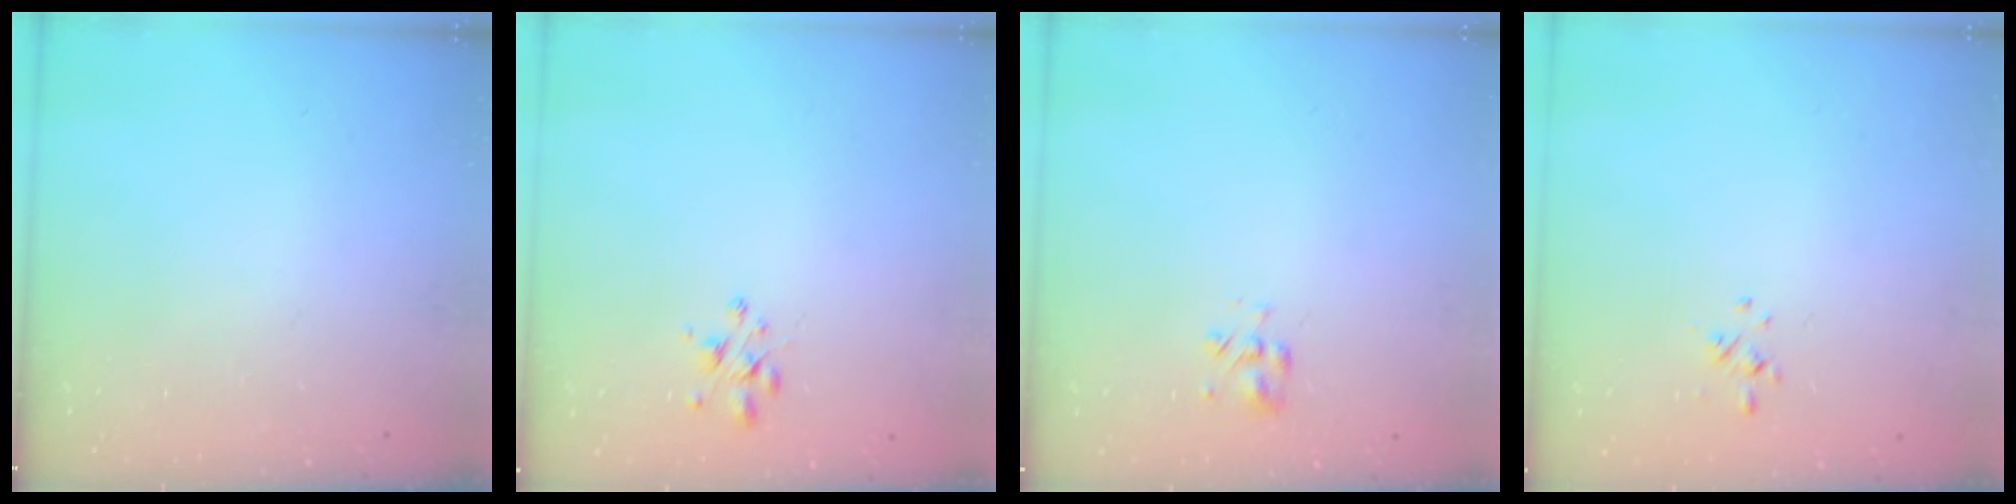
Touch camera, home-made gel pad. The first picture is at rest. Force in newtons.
{"total": 2.6, "press": 2.6, "slide": 0.4}
{"total": 3.8, "press": 3.5, "slide": 1.5}
{"total": 0.6, "press": 0.4, "slide": 0.5}